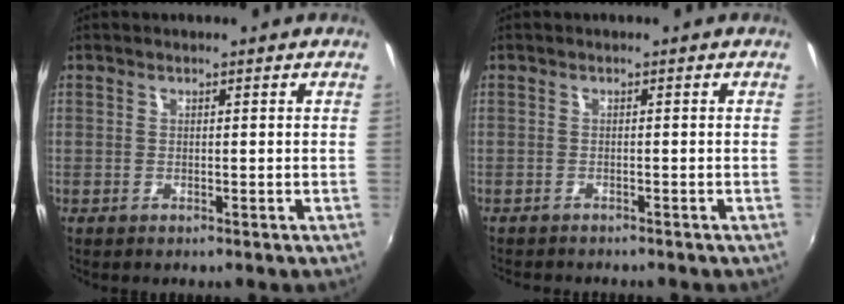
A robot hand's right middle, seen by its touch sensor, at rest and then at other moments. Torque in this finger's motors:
{"motor_torque": [1.04, -1.09, 0.11, 0.08]}